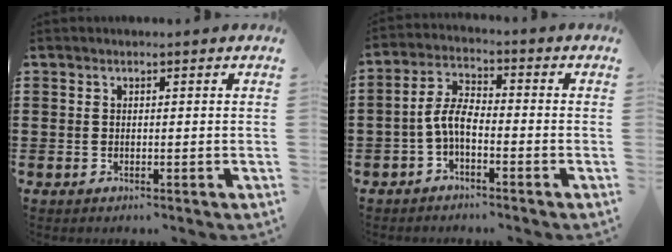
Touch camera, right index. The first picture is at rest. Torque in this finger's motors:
{"motor_torque": [0.82, -0.72, 0.44, 0.15]}